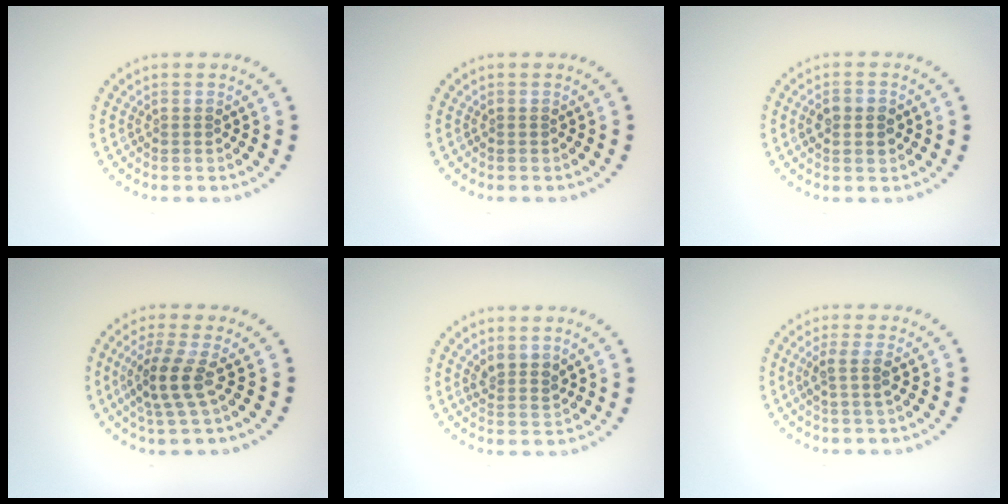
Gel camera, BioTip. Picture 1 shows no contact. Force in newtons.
{"total": 0.0}
{"total": 2.9, "press": 2.9, "slide": 0.1}
{"total": 3.5, "press": 2.9, "slide": 2.0}
{"total": 2.0, "press": 1.6, "slide": 1.1}
{"total": 1.9, "press": 1.5, "slide": 1.1}